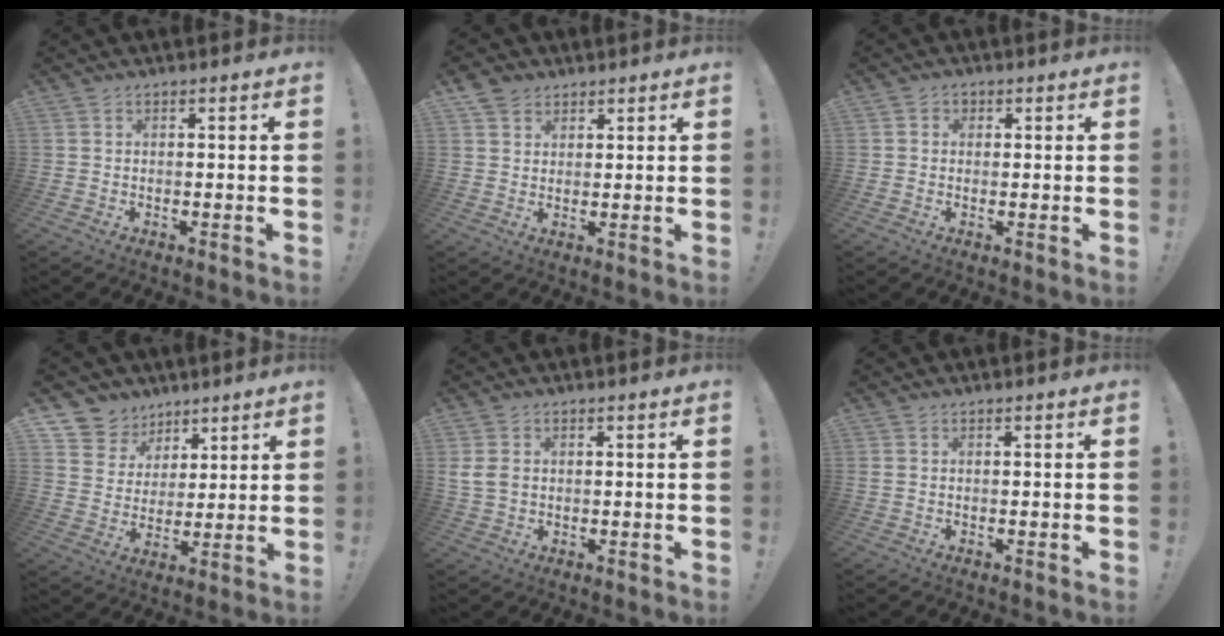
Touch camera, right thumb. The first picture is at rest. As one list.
[{"total": 4.5, "force": [2.9, 3.4, 0.8], "torque": [-0.009, -0.013, 0.055]}, {"total": 2.0, "force": [-0.1, 1.9, 0.8], "torque": [-0.010, 0.004, -0.002]}, {"total": 9.7, "force": [6.0, 7.5, 1.1], "torque": [-0.026, -0.046, 0.123]}, {"total": 4.3, "force": [1.0, 3.3, 2.7], "torque": [-0.054, 0.002, 0.022]}, {"total": 0.7, "force": [0.3, 0.3, 0.5], "torque": [-0.016, 0.003, 0.007]}]